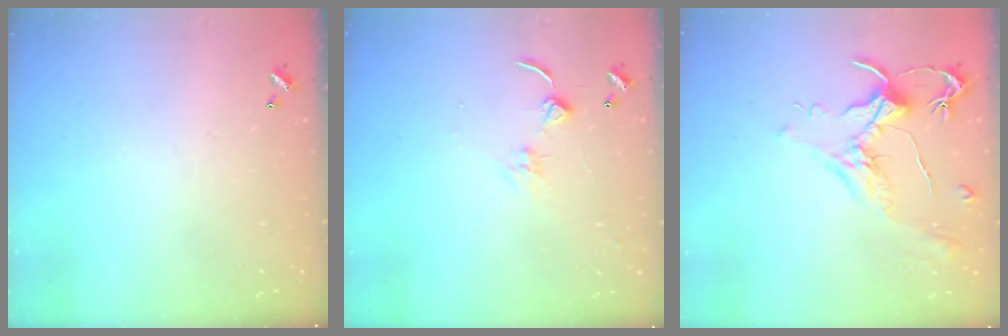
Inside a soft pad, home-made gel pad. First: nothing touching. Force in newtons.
{"total": 1.4, "press": 1.3, "slide": 0.3}
{"total": 1.8, "press": 1.7, "slide": 0.6}